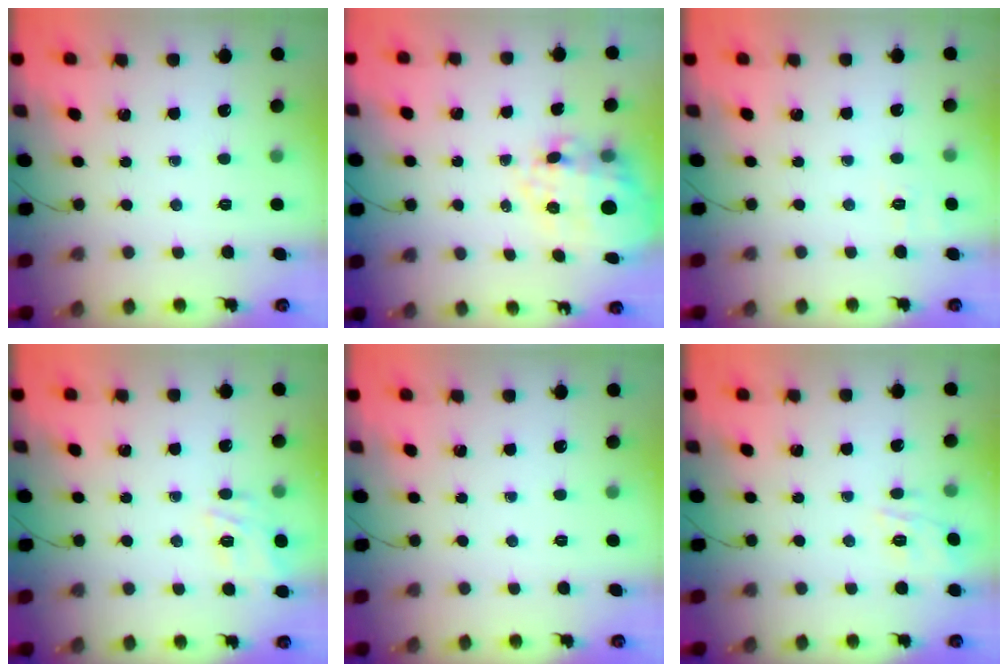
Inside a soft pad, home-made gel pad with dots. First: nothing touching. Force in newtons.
{"total": 13.0, "press": 12.7, "slide": 2.7}
{"total": 7.0, "press": 6.6, "slide": 2.2}
{"total": 7.4, "press": 7.2, "slide": 1.7}
{"total": 0.0}
{"total": 8.5, "press": 8.4, "slide": 1.0}